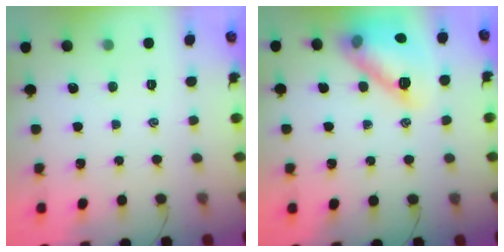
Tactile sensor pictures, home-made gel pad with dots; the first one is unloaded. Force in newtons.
{"total": 14.6, "press": 14.6, "slide": 0.8}